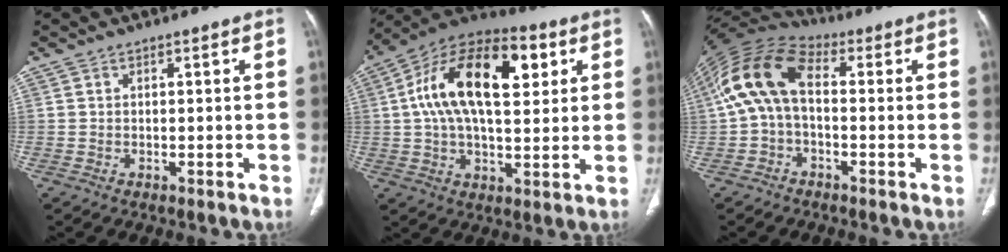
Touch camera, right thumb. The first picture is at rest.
{"total": 21.8, "force": [5.6, 11.0, 18.0], "torque": [-0.290, 0.015, 0.081]}
{"total": 12.8, "force": [0.7, 7.4, 10.4], "torque": [-0.203, 0.041, -0.002]}